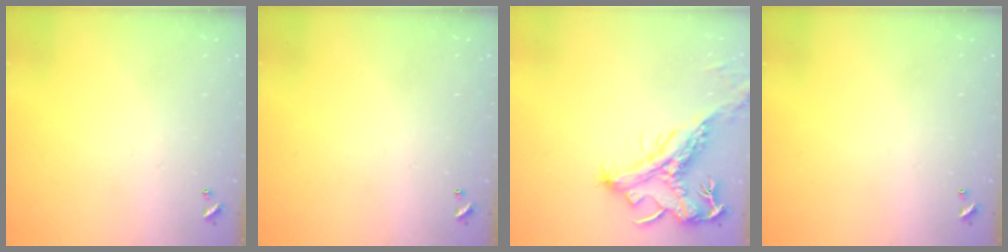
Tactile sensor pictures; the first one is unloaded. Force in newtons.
{"total": 0.0}
{"total": 2.0, "press": 1.5, "slide": 1.3}
{"total": 0.0}